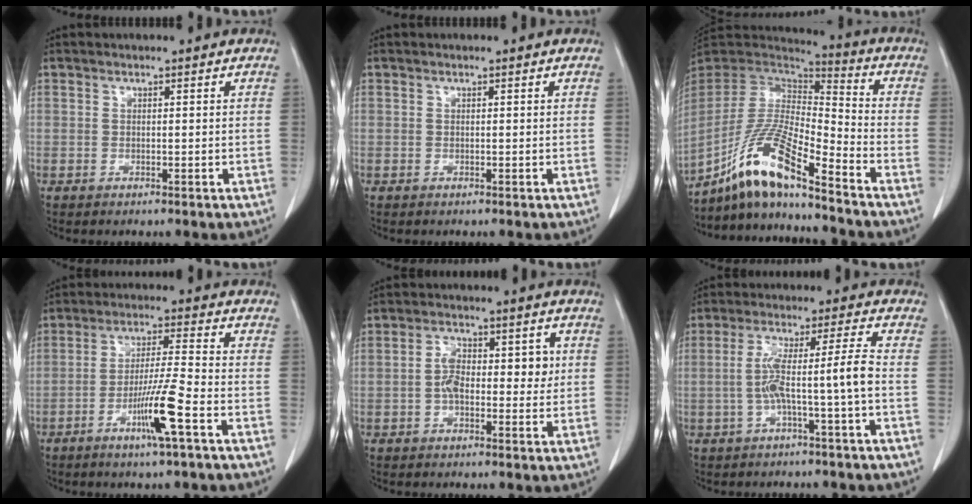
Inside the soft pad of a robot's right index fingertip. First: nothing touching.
{"total": 0.0}
{"total": 15.0, "force": [-10.8, 1.2, 10.4], "torque": [-0.206, -0.001, -0.202]}
{"total": 8.5, "force": [-3.8, -0.7, 7.5], "torque": [-0.144, -0.008, -0.071]}
{"total": 6.7, "force": [0.3, 3.5, 5.8], "torque": [-0.094, 0.024, 0.003]}
{"total": 7.3, "force": [-1.7, -1.2, 7.0], "torque": [-0.135, 0.025, -0.023]}